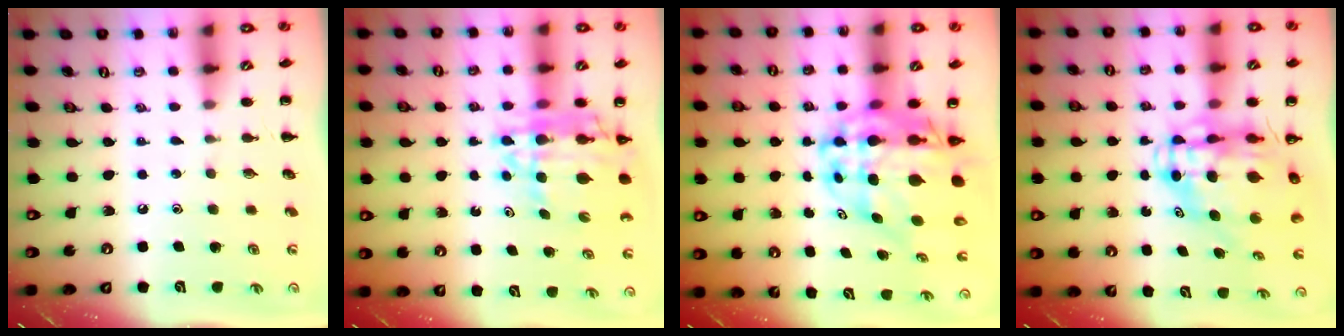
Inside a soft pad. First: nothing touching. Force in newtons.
{"total": 11.4, "press": 10.9, "slide": 3.4}
{"total": 15.8, "press": 15.1, "slide": 4.7}
{"total": 11.3, "press": 10.9, "slide": 2.8}